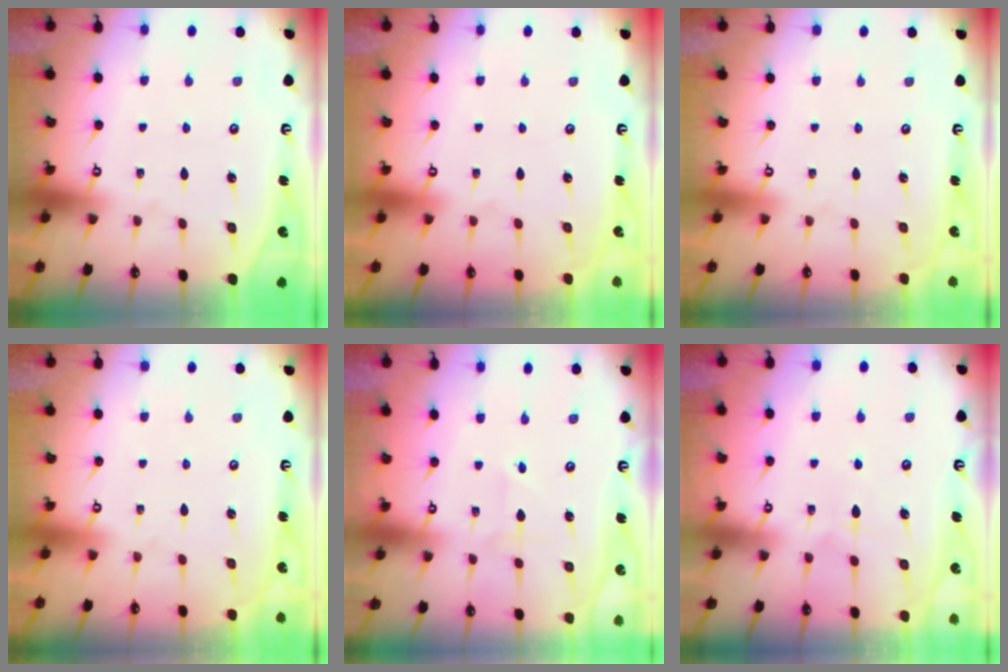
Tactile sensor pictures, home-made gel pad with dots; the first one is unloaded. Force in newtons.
{"total": 0.0}
{"total": 0.0}
{"total": 0.0}
{"total": 2.9, "press": 2.8, "slide": 0.4}
{"total": 5.4, "press": 5.4, "slide": 0.7}